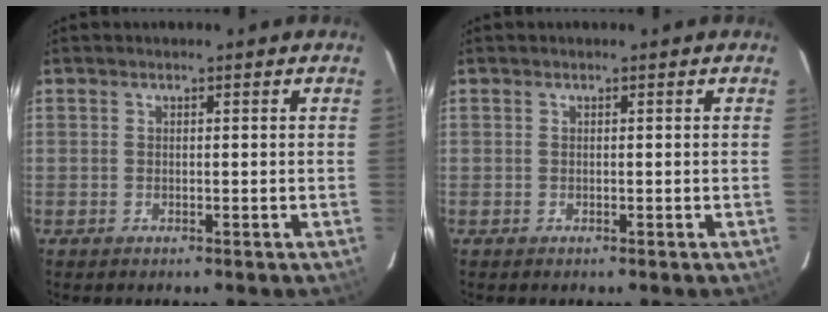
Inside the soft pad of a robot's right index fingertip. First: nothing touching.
{"total": 0.0}